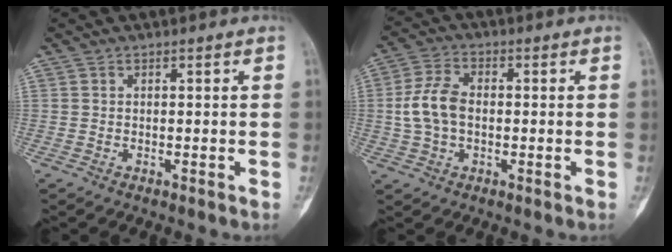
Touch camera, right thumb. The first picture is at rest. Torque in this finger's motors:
{"motor_torque": [0.01, 0.01, 0.00, 0.00, 0.03]}